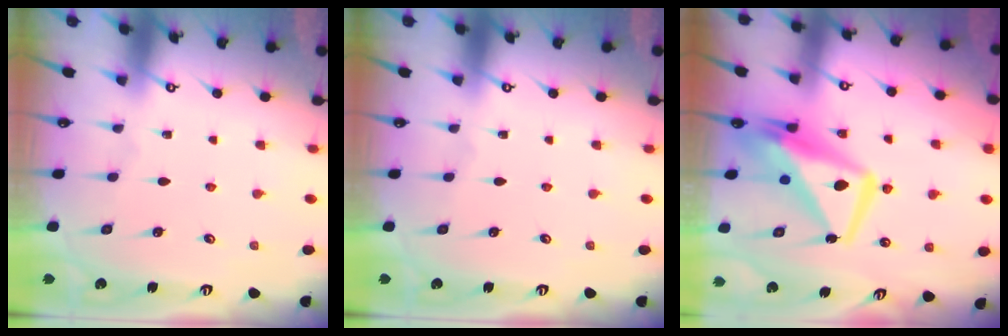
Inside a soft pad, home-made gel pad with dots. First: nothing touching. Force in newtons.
{"total": 0.0}
{"total": 11.0, "press": 10.8, "slide": 1.9}